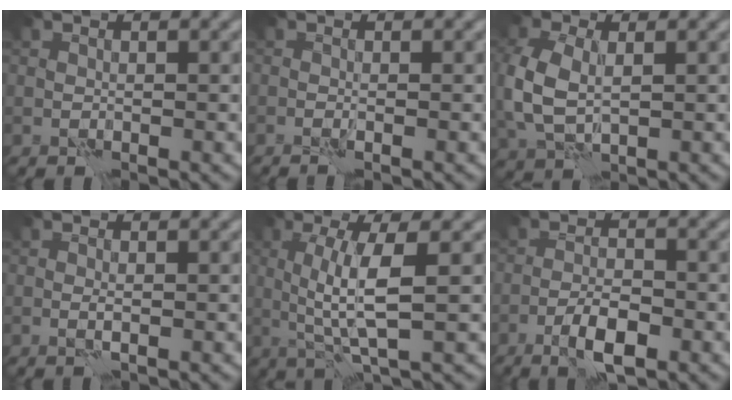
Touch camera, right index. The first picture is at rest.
{"total": 0.7, "force": [-0.4, -0.3, 0.5], "torque": [-0.019, 0.004, -0.009]}
{"total": 5.8, "force": [0.4, 3.8, 4.3], "torque": [-0.118, -0.004, 0.008]}
{"total": 0.7, "force": [0.1, 0.0, 0.7], "torque": [-0.017, -0.002, 0.002]}
{"total": 4.8, "force": [0.8, 0.8, 4.7], "torque": [-0.092, 0.000, 0.018]}
{"total": 3.6, "force": [-1.9, 1.0, 2.9], "torque": [-0.053, 0.003, -0.036]}